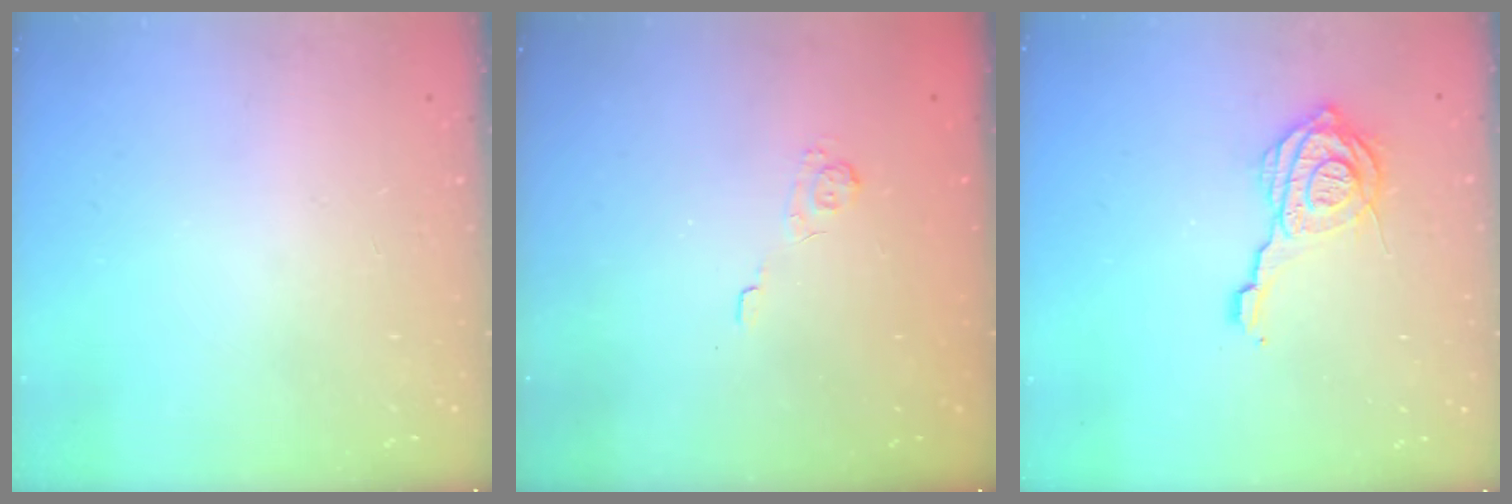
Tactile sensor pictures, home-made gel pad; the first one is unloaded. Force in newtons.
{"total": 2.2, "press": 1.7, "slide": 1.4}
{"total": 14.4, "press": 14.3, "slide": 1.9}